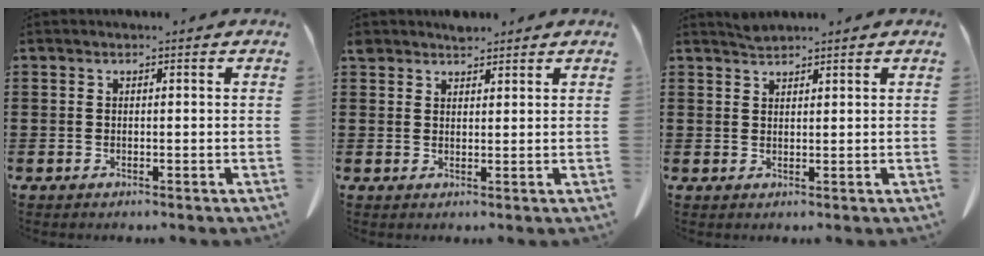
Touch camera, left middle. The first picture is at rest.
{"total": 2.1, "force": [1.9, 0.7, 0.3], "torque": [-0.012, 0.002, 0.039]}
{"total": 1.5, "force": [1.4, 0.1, 0.3], "torque": [-0.010, -0.002, 0.028]}